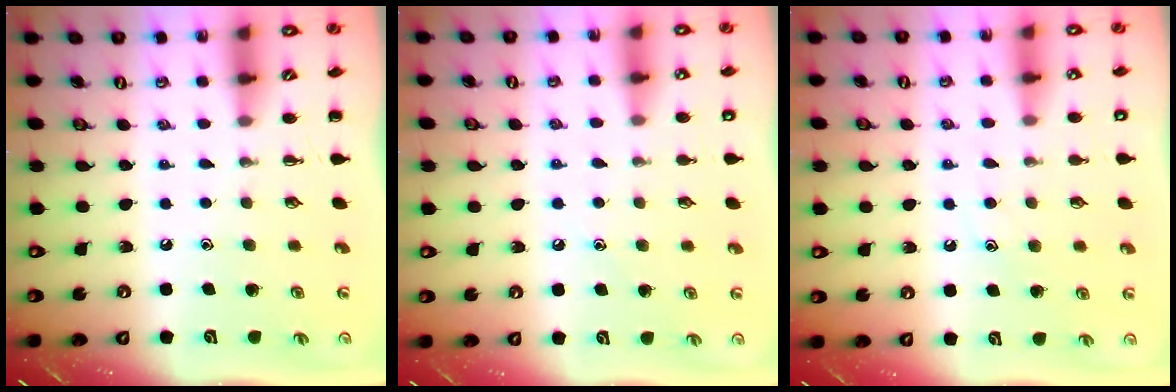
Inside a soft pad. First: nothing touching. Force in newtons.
{"total": 5.7, "press": 5.4, "slide": 1.6}
{"total": 8.2, "press": 8.1, "slide": 1.2}